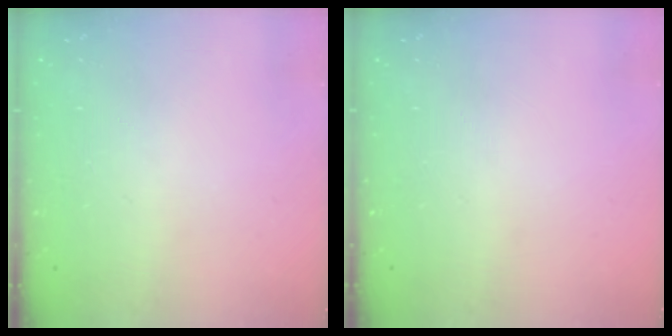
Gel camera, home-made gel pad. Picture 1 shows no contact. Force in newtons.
{"total": 0.0}